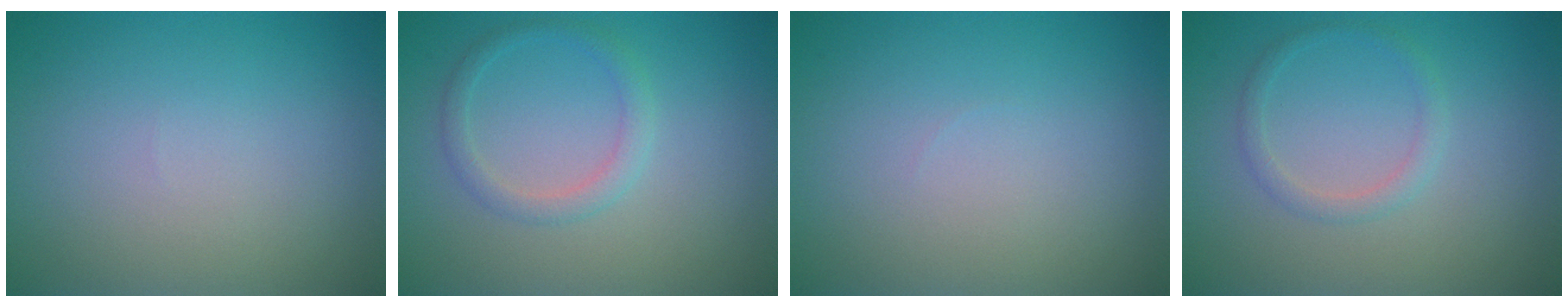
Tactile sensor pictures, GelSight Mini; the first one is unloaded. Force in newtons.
{"total": 1.9, "press": 1.8, "slide": 0.1}
{"total": 0.5, "press": 0.5, "slide": 0.0}
{"total": 1.5, "press": 1.5, "slide": 0.1}